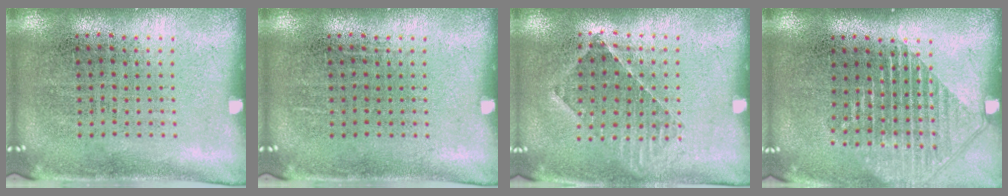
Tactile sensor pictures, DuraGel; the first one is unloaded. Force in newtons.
{"total": 0.0}
{"total": 1.0, "press": 1.0, "slide": 0.3}
{"total": 1.5, "press": 1.4, "slide": 0.6}